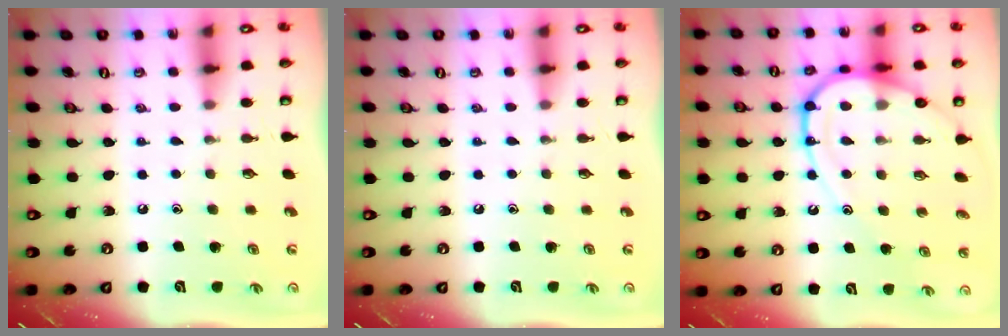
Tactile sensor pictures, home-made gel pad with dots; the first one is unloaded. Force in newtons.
{"total": 0.0}
{"total": 14.6, "press": 14.6, "slide": 1.4}